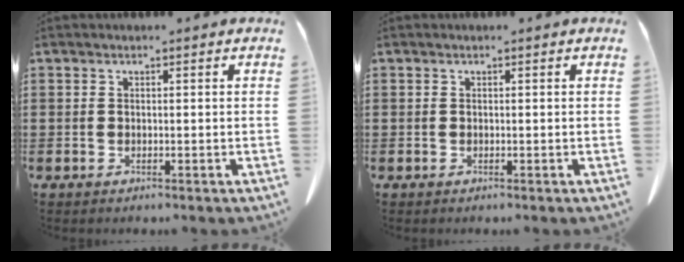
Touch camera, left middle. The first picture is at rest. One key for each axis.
{"total": 0.0}